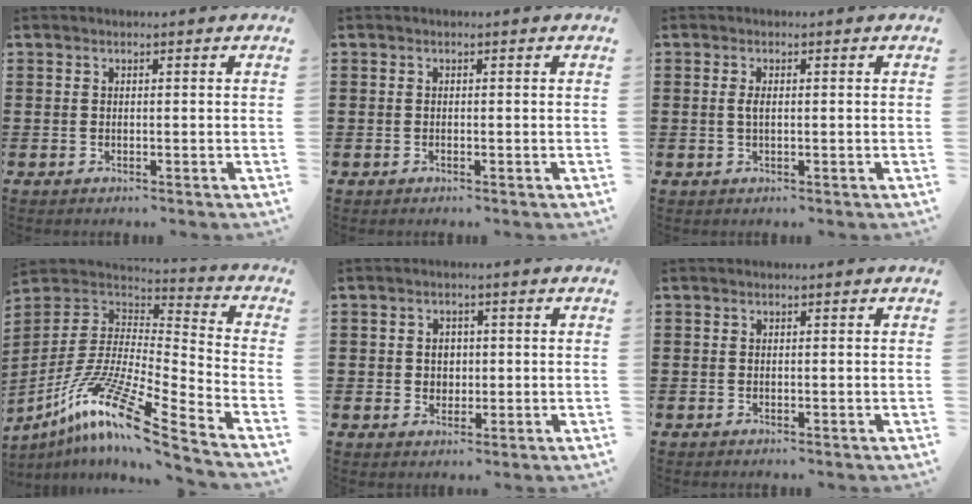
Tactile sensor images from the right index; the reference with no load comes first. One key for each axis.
{"total": 0.0}
{"total": 1.5, "fx": 0.0, "fy": 0.5, "fz": 1.5, "tx": -0.036, "ty": -0.001, "tz": -0.004}
{"total": 13.7, "fx": -9.2, "fy": 0.7, "fz": 10.1, "tx": -0.202, "ty": -0.002, "tz": -0.182}
{"total": 2.4, "fx": 0.2, "fy": 2.2, "fz": 1.0, "tx": -0.028, "ty": 0.007, "tz": 0.001}
{"total": 0.0}